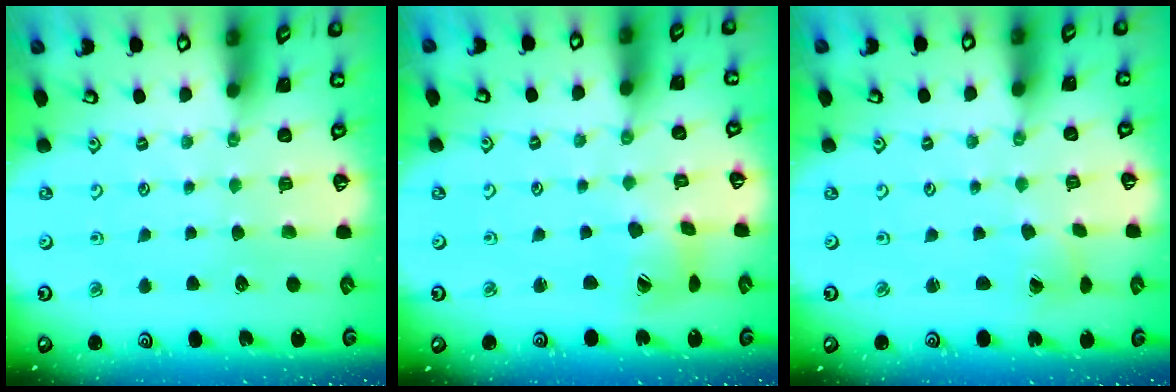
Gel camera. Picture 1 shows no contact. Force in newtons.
{"total": 6.8, "press": 6.7, "slide": 0.5}
{"total": 1.3, "press": 1.2, "slide": 0.2}